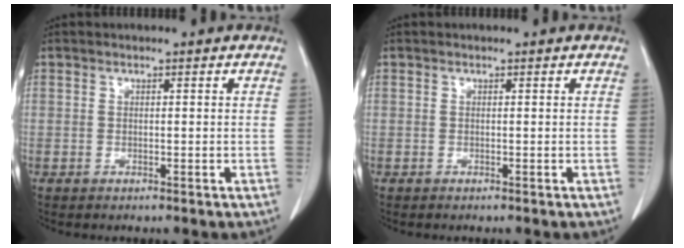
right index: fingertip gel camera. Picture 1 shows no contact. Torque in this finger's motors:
{"motor_torque": [-0.04, -0.03, 0.01, 0.01]}